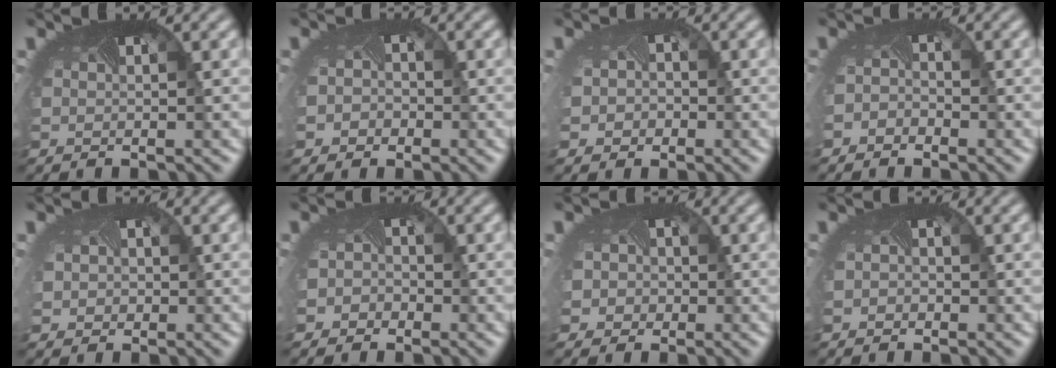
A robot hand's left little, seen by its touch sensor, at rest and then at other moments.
{"total": 2.1, "force": [-0.8, 1.9, 0.6], "torque": [-0.002, -0.012, -0.013]}
{"total": 3.5, "force": [-0.7, 3.1, 1.6], "torque": [-0.022, -0.012, -0.022]}
{"total": 1.1, "force": [-0.9, 0.2, -0.5], "torque": [0.005, -0.011, -0.019]}
{"total": 2.5, "force": [0.1, 2.3, 1.0], "torque": [-0.017, -0.002, 0.000]}
{"total": 2.1, "force": [-1.4, 1.6, 0.0], "torque": [0.007, -0.014, -0.022]}
{"total": 3.6, "force": [-0.8, 3.3, 1.1], "torque": [-0.013, -0.001, -0.027]}
{"total": 0.5, "force": [-0.3, 0.3, -0.3], "torque": [0.007, -0.005, -0.008]}